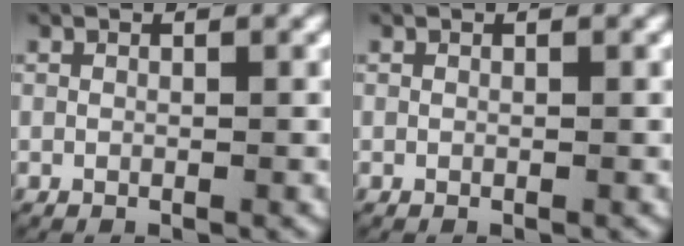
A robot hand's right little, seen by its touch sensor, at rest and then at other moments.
{"total": 0.0}